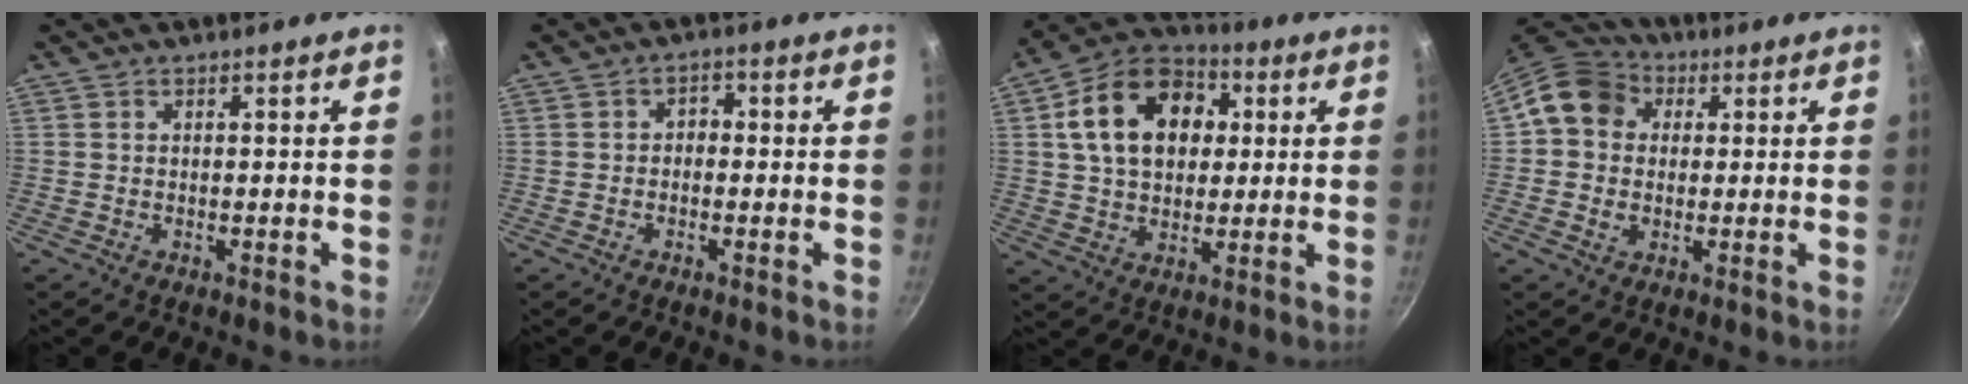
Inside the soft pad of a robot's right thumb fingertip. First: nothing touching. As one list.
[{"total": 2.2, "force": [-0.4, 1.8, 1.3], "torque": [-0.011, 0.009, -0.012]}, {"total": 17.3, "force": [3.9, 12.4, 11.4], "torque": [-0.161, 0.019, 0.053]}, {"total": 10.3, "force": [2.2, 8.8, 5.0], "torque": [-0.065, 0.011, 0.019]}]